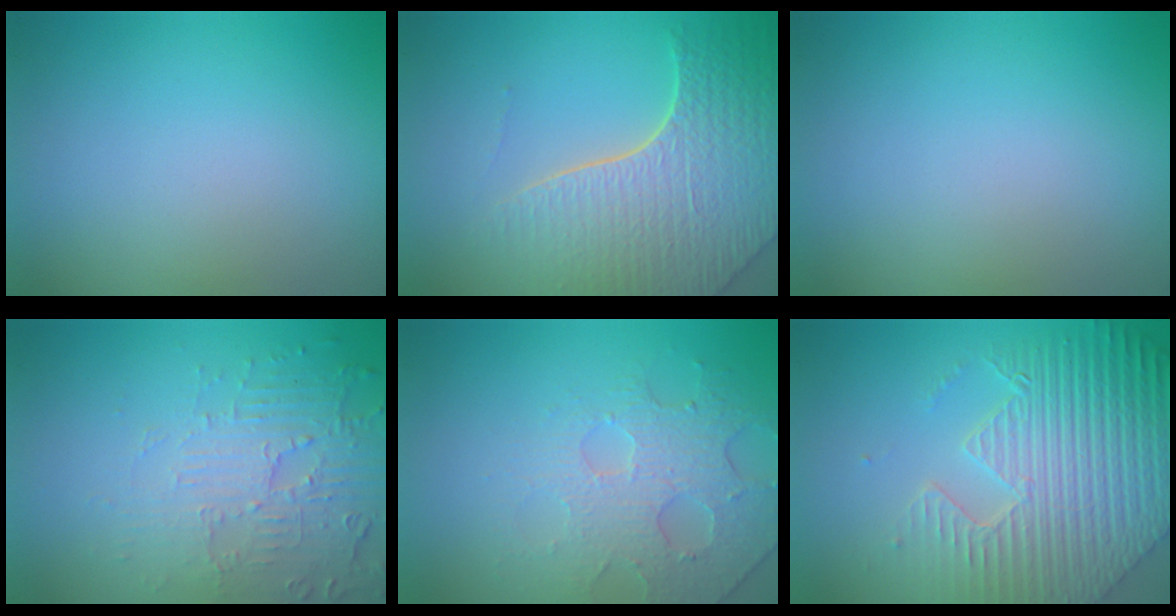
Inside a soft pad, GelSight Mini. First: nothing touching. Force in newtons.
{"total": 7.7, "press": 5.6, "slide": 5.3}
{"total": 0.0}
{"total": 5.9, "press": 3.8, "slide": 4.5}
{"total": 3.8, "press": 3.6, "slide": 1.3}
{"total": 9.5, "press": 6.5, "slide": 6.8}